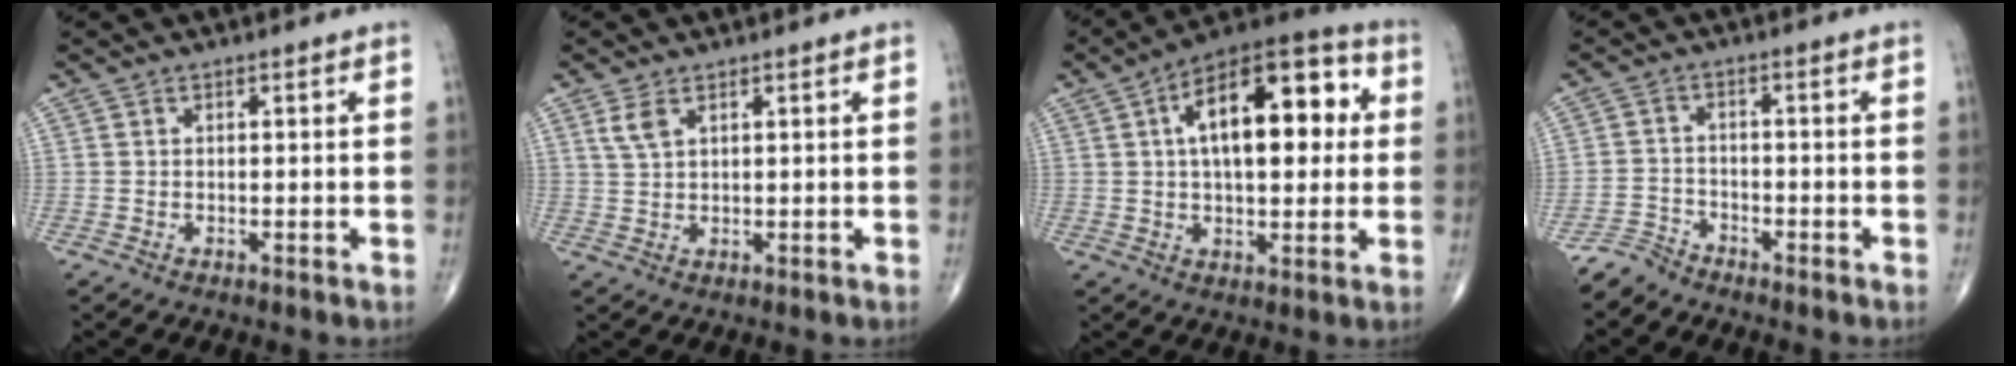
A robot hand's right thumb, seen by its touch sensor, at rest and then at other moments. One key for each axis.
{"total": 2.8, "fx": 1.6, "fy": 1.3, "fz": 2.0, "tx": -0.043, "ty": 0.002, "tz": 0.040}
{"total": 19.8, "fx": 4.1, "fy": 9.5, "fz": 16.8, "tx": -0.229, "ty": 0.025, "tz": 0.052}
{"total": 3.5, "fx": -3.4, "fy": 1.0, "fz": -0.4, "tx": 0.008, "ty": 0.007, "tz": -0.072}